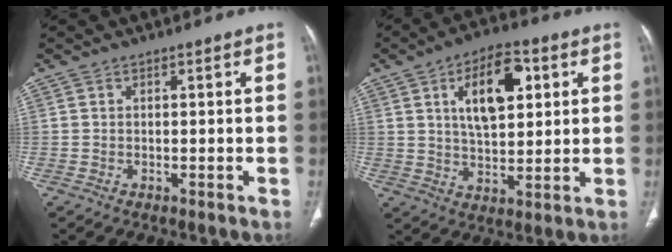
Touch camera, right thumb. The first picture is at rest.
{"total": 13.2, "force": [4.3, 6.7, 10.6], "torque": [-0.142, -0.006, 0.071]}